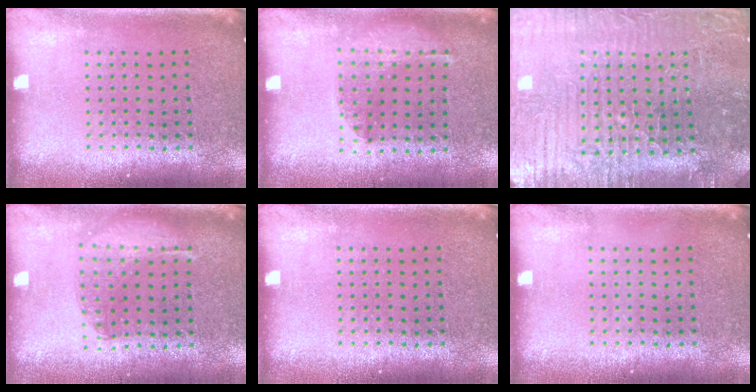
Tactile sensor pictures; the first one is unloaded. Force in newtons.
{"total": 1.1, "press": 1.0, "slide": 0.2}
{"total": 3.8, "press": 3.8, "slide": 0.4}
{"total": 1.4, "press": 1.3, "slide": 0.5}
{"total": 0.0}
{"total": 0.0}